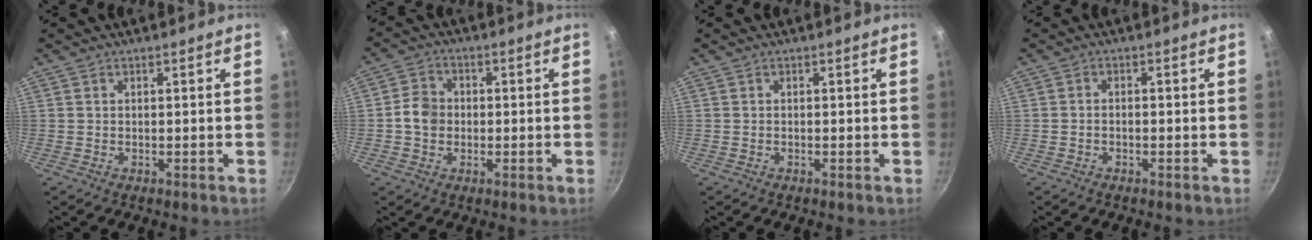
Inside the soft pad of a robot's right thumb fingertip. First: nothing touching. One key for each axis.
{"total": 5.3, "fx": -0.6, "fy": 4.5, "fz": 2.6, "tx": -0.029, "ty": 0.013, "tz": -0.021}
{"total": 0.0}
{"total": 1.1, "fx": -0.7, "fy": 0.5, "fz": 0.7, "tx": -0.013, "ty": 0.010, "tz": -0.015}